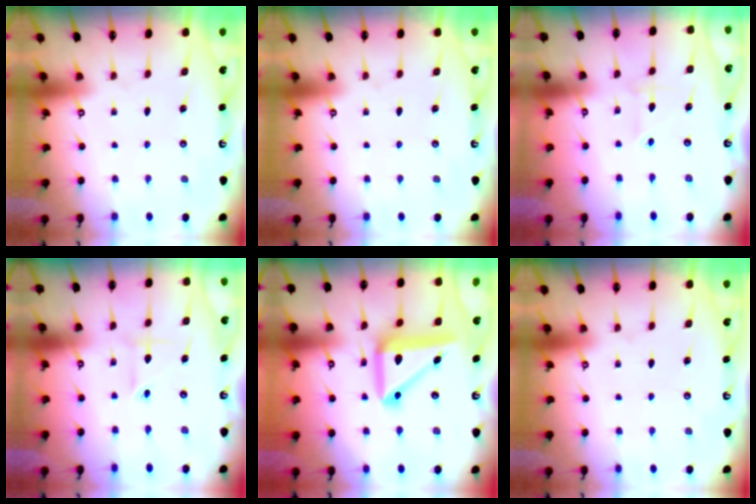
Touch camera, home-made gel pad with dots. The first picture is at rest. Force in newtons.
{"total": 0.0}
{"total": 3.4, "press": 3.3, "slide": 0.4}
{"total": 2.3, "press": 2.1, "slide": 0.9}
{"total": 15.1, "press": 15.0, "slide": 2.3}
{"total": 0.0}